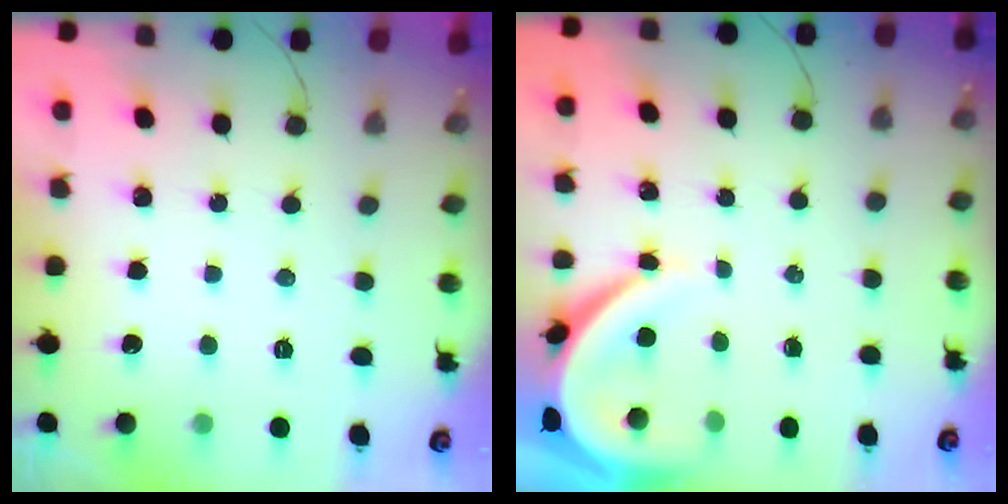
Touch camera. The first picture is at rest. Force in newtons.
{"total": 7.4, "press": 7.4, "slide": 1.0}